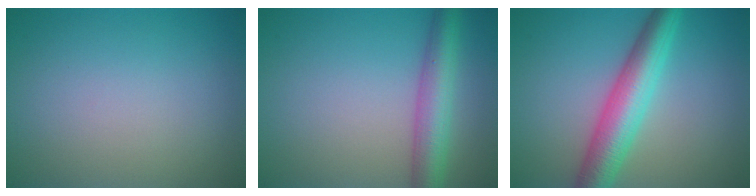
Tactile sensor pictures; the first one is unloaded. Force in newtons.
{"total": 4.9, "press": 4.9, "slide": 0.2}
{"total": 6.4, "press": 6.4, "slide": 0.1}